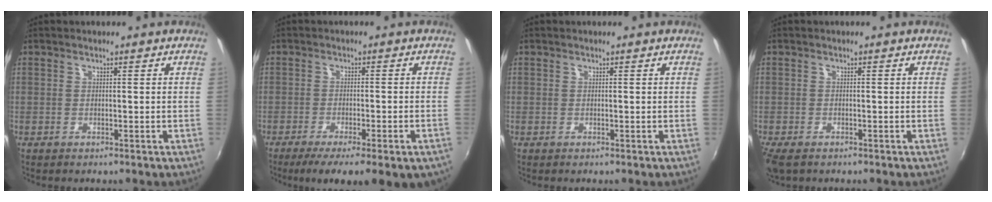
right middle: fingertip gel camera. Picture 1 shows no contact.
{"total": 11.7, "force": [-7.7, 2.3, 8.5], "torque": [-0.147, -0.044, -0.105]}
{"total": 0.0}
{"total": 4.2, "force": [-2.9, 1.8, 2.4], "torque": [-0.057, -0.018, -0.054]}